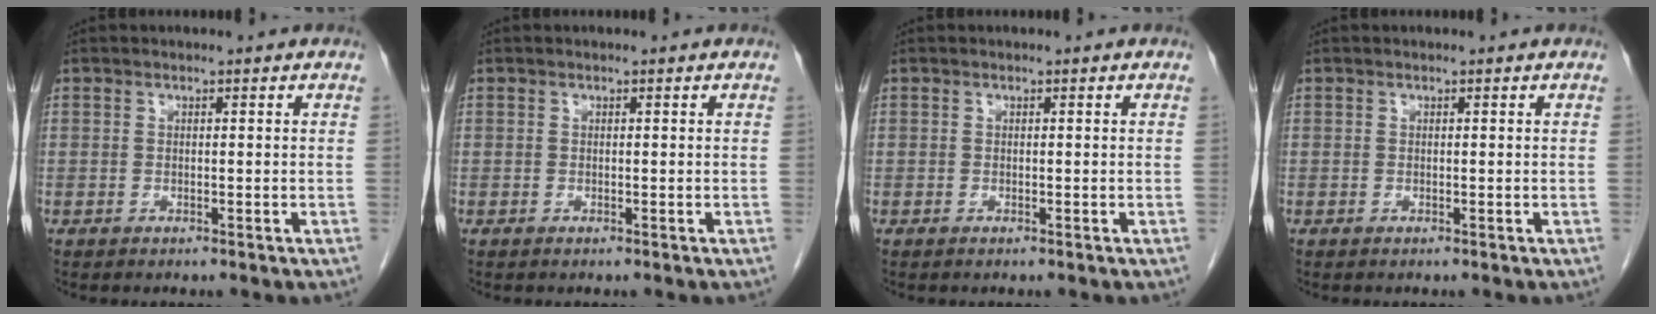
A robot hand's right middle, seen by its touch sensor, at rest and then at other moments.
{"total": 0.0}
{"total": 0.0}
{"total": 0.0}